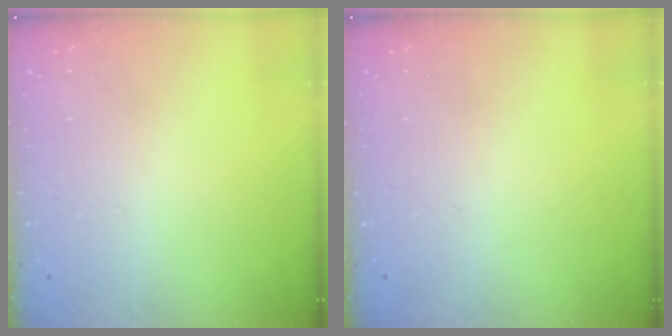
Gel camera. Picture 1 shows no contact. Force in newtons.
{"total": 0.0}